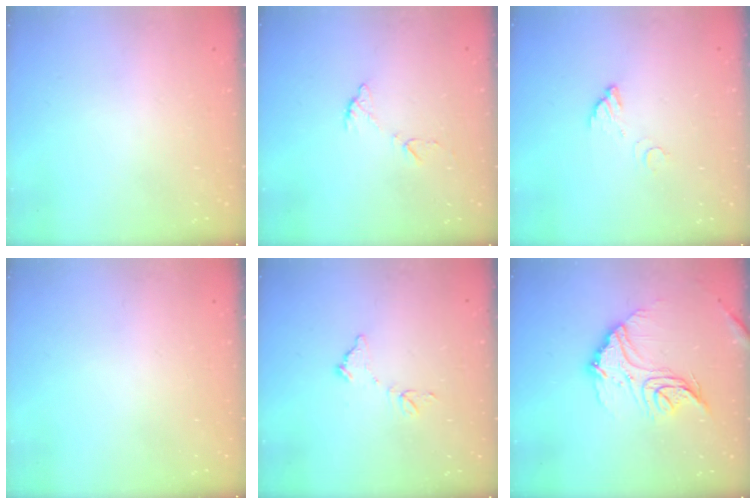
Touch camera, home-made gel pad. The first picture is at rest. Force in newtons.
{"total": 6.6, "press": 6.6, "slide": 0.6}
{"total": 3.5, "press": 3.5, "slide": 0.2}
{"total": 0.0}
{"total": 7.0, "press": 7.0, "slide": 0.5}
{"total": 16.1, "press": 16.0, "slide": 1.5}